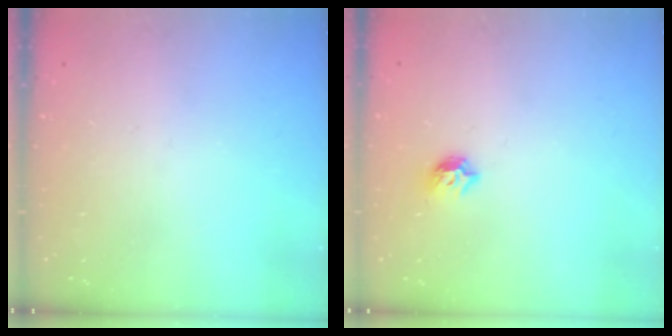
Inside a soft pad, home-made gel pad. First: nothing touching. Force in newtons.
{"total": 5.3, "press": 5.2, "slide": 1.2}